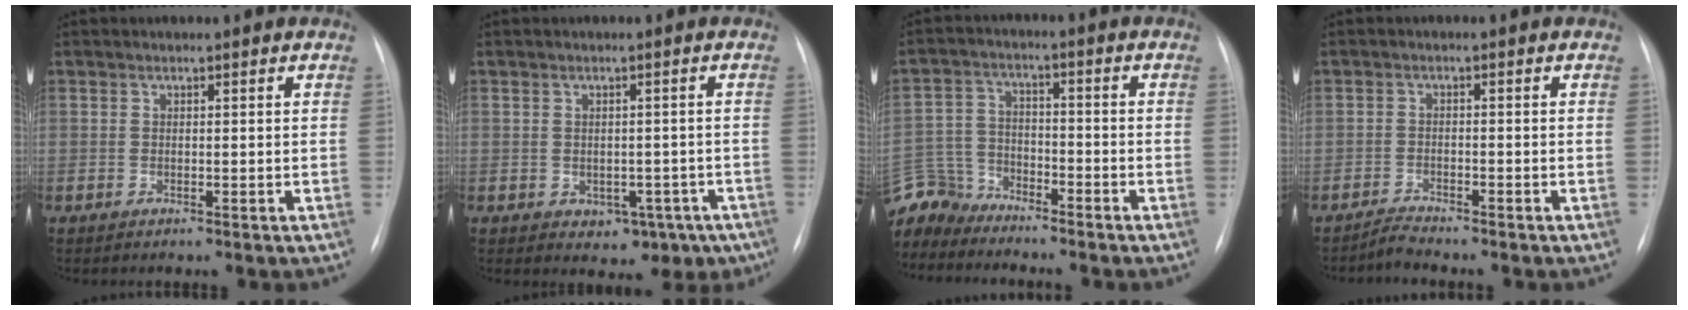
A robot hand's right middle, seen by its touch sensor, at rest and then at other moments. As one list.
[{"total": 6.4, "force": [-3.0, 4.7, 3.1], "torque": [-0.021, 0.017, -0.029]}, {"total": 9.6, "force": [-9.1, 2.8, 0.5], "torque": [-0.027, 0.011, -0.183]}, {"total": 2.0, "force": [-1.9, -0.6, -0.2], "torque": [0.002, -0.013, -0.036]}]